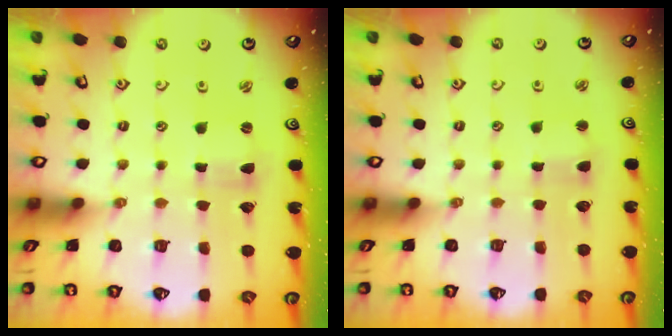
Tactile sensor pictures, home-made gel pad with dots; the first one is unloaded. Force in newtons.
{"total": 2.8, "press": 2.7, "slide": 0.6}